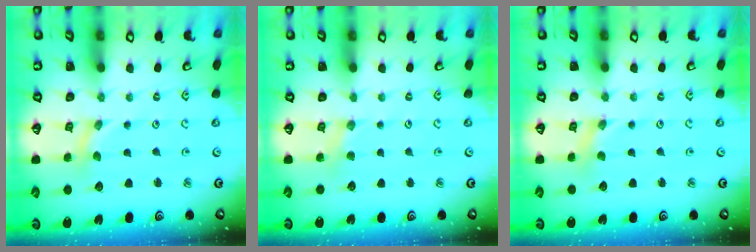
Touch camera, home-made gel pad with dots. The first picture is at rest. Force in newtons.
{"total": 2.2, "press": 2.2, "slide": 0.4}
{"total": 1.1, "press": 1.1, "slide": 0.2}